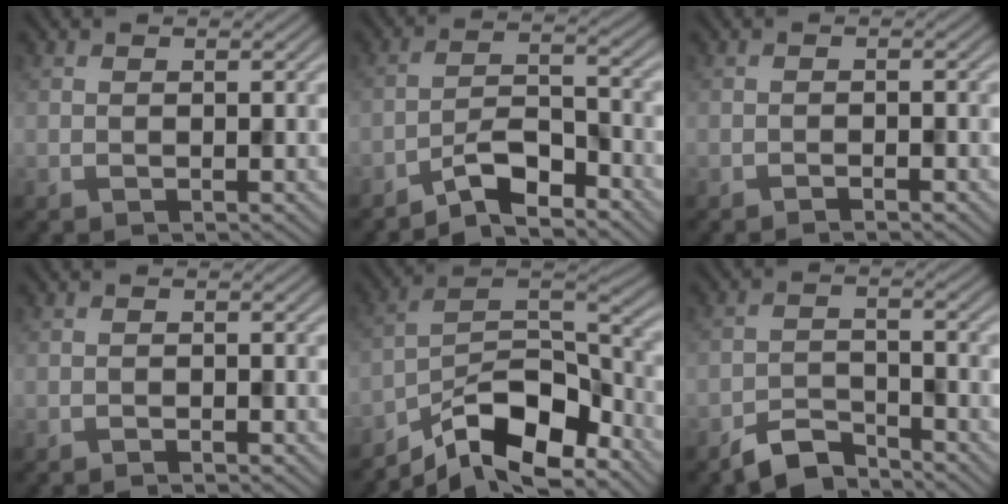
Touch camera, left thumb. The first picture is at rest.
{"total": 5.5, "force": [-4.4, 1.1, 3.1], "torque": [-0.057, 0.007, -0.092]}
{"total": 0.9, "force": [-0.8, 0.0, 0.4], "torque": [-0.006, 0.001, -0.016]}
{"total": 0.6, "force": [-0.5, 0.0, 0.2], "torque": [-0.003, 0.002, -0.011]}
{"total": 12.3, "force": [-9.4, 3.9, 6.8], "torque": [-0.116, 0.000, -0.183]}
{"total": 4.5, "force": [-4.0, 1.3, 1.6], "torque": [-0.028, 0.000, -0.083]}